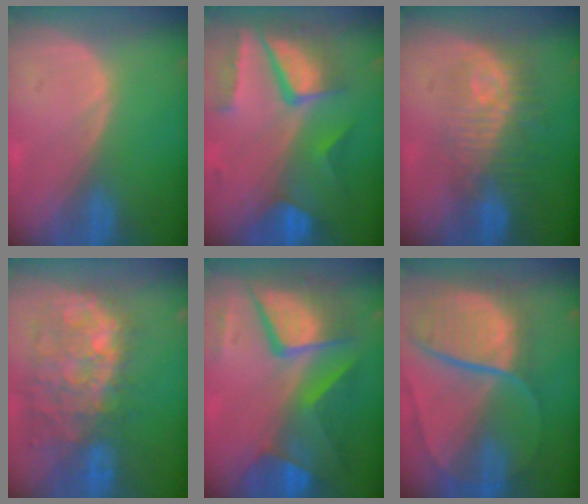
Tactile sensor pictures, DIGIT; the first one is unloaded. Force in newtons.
{"total": 10.3, "press": 8.8, "slide": 5.5}
{"total": 9.7, "press": 8.7, "slide": 4.4}
{"total": 11.7, "press": 10.8, "slide": 4.4}
{"total": 11.5, "press": 11.4, "slide": 1.3}
{"total": 10.7, "press": 9.0, "slide": 5.9}